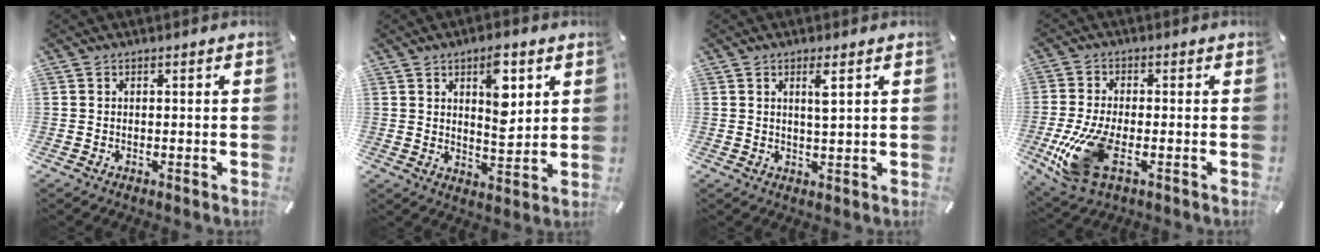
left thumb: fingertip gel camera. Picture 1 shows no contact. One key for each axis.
{"total": 9.4, "fx": 4.4, "fy": 4.5, "fz": 7.0, "tx": -0.090, "ty": -0.024, "tz": 0.067}
{"total": 3.5, "fx": 1.5, "fy": 0.3, "fz": 3.1, "tx": -0.058, "ty": -0.004, "tz": 0.021}
{"total": 13.2, "fx": -3.5, "fy": 6.5, "fz": 10.9, "tx": -0.244, "ty": -0.016, "tz": -0.058}